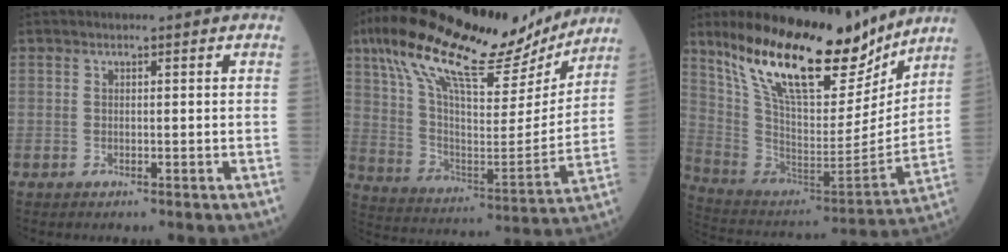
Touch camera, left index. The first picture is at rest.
{"total": 26.3, "force": [19.9, 6.7, 15.8], "torque": [-0.276, 0.025, 0.317]}
{"total": 22.8, "force": [17.2, 6.6, 13.5], "torque": [-0.228, -0.024, 0.299]}